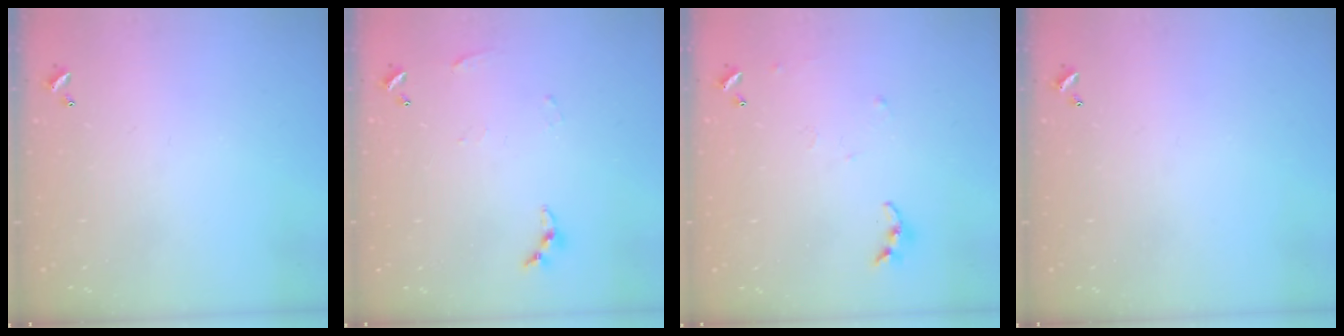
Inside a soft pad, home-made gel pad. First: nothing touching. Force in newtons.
{"total": 4.6, "press": 4.6, "slide": 0.4}
{"total": 5.7, "press": 5.6, "slide": 0.6}
{"total": 0.0}